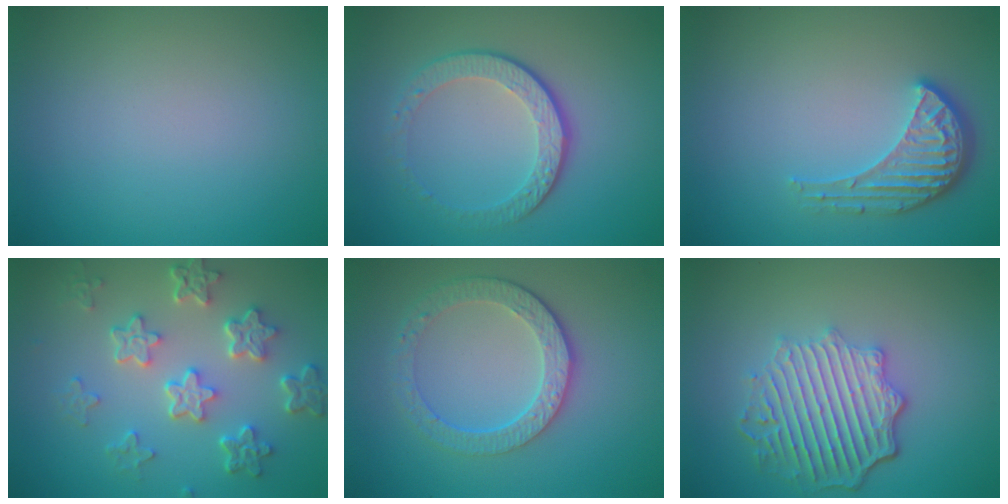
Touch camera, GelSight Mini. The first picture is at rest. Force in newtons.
{"total": 4.3, "press": 3.0, "slide": 3.1}
{"total": 3.5, "press": 2.8, "slide": 2.1}
{"total": 5.8, "press": 4.4, "slide": 3.8}
{"total": 4.3, "press": 3.3, "slide": 2.7}
{"total": 5.9, "press": 4.6, "slide": 3.7}